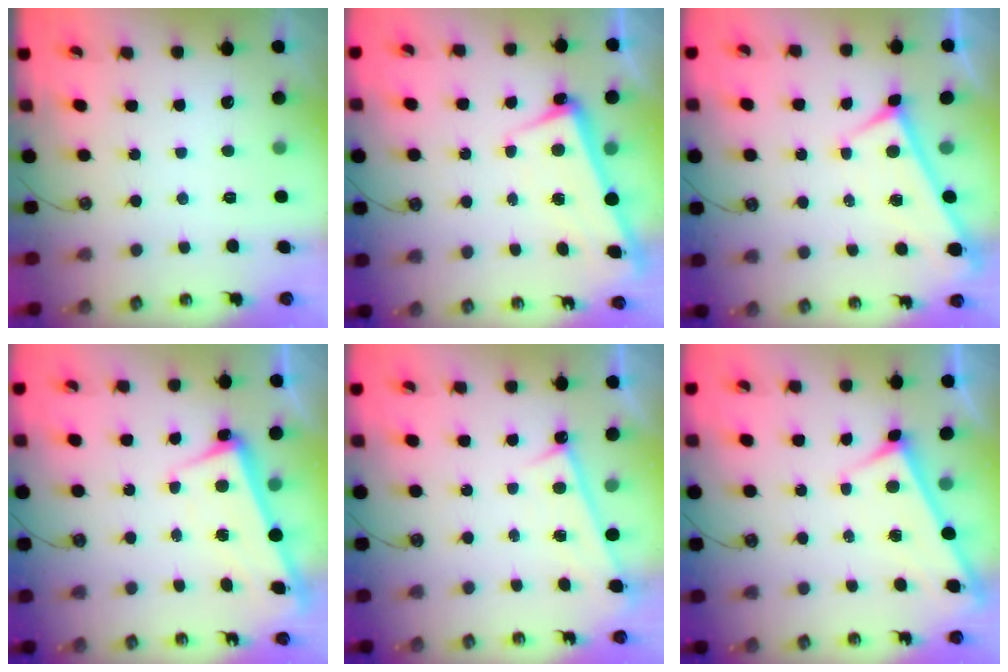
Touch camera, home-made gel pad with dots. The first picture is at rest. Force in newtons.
{"total": 2.3, "press": 2.2, "slide": 0.8}
{"total": 0.0}
{"total": 2.1, "press": 2.0, "slide": 0.9}
{"total": 0.6, "press": 0.1, "slide": 0.6}
{"total": 3.1, "press": 3.1, "slide": 0.3}